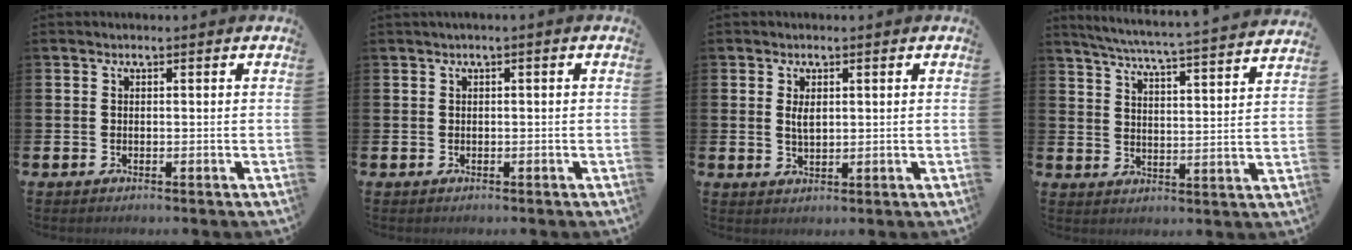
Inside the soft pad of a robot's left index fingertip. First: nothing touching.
{"total": 0.5, "force": [0.0, 0.0, 0.5], "torque": [-0.011, 0.001, -0.001]}
{"total": 2.1, "force": [0.9, 1.0, 1.6], "torque": [-0.019, -0.001, 0.011]}
{"total": 5.9, "force": [5.6, -0.3, 1.7], "torque": [-0.055, -0.048, 0.095]}